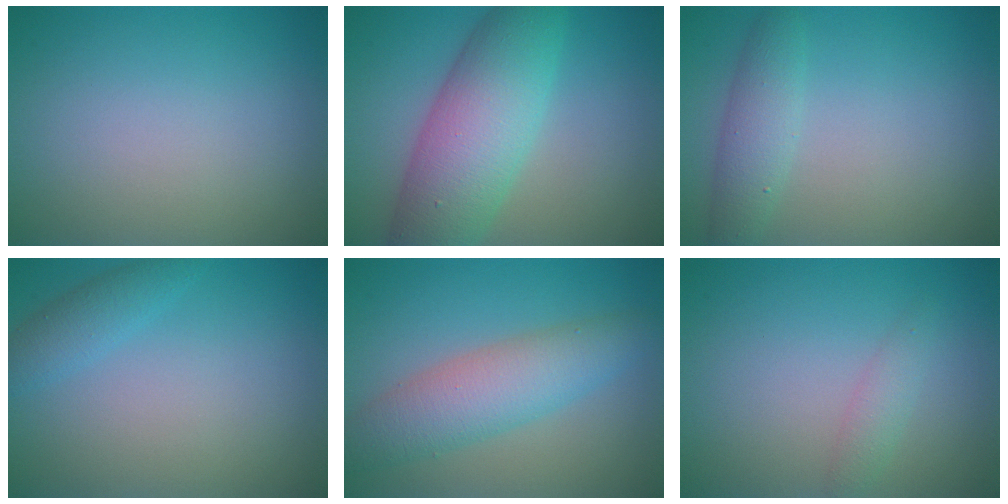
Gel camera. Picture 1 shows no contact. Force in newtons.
{"total": 8.7, "press": 8.7, "slide": 0.2}
{"total": 2.7, "press": 2.7, "slide": 0.1}
{"total": 1.9, "press": 1.9, "slide": 0.1}
{"total": 5.3, "press": 5.3, "slide": 0.1}
{"total": 1.4, "press": 1.4, "slide": 0.1}